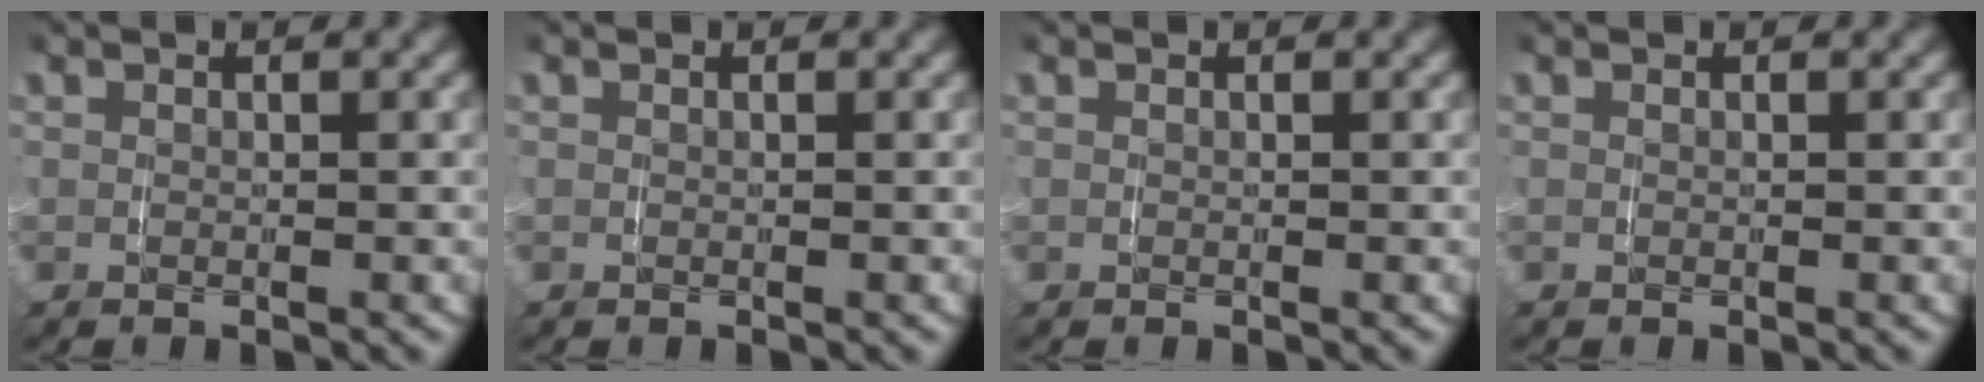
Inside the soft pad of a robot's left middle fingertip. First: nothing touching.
{"total": 0.0}
{"total": 0.0}
{"total": 0.0}